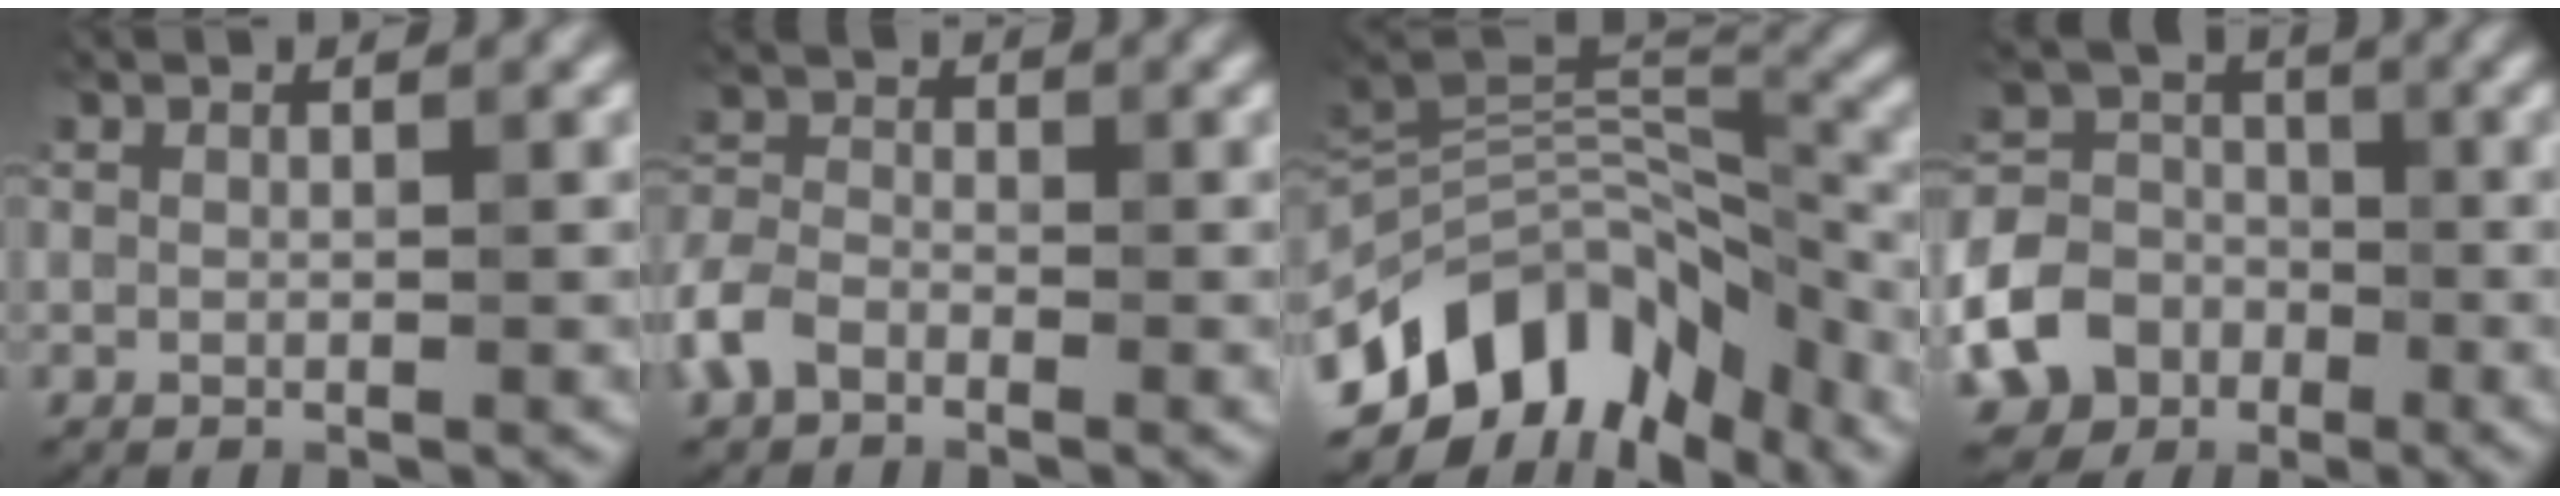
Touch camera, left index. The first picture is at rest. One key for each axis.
{"total": 4.0, "fx": -4.0, "fy": 0.5, "fz": -0.1, "tx": -0.037, "ty": -0.011, "tz": -0.050}
{"total": 11.5, "fx": -8.8, "fy": 5.5, "fz": 4.9, "tx": -0.109, "ty": 0.006, "tz": -0.129}
{"total": 8.1, "fx": -5.7, "fy": 5.5, "fz": 1.3, "tx": -0.052, "ty": -0.028, "tz": -0.080}